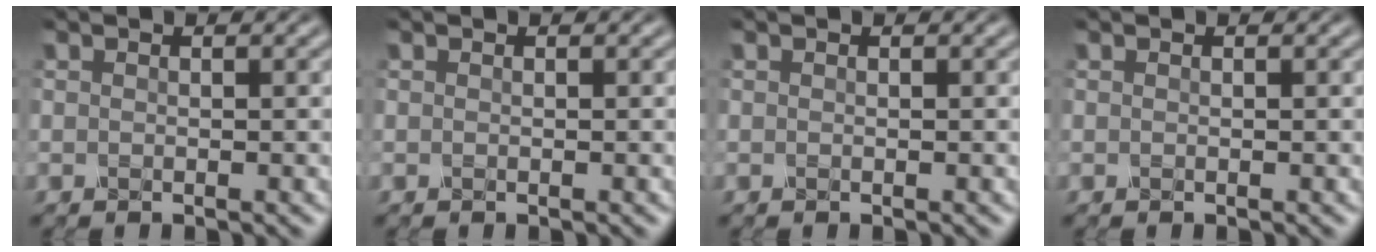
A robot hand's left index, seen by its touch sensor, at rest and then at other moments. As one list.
[{"total": 0.0}, {"total": 0.0}, {"total": 0.0}]